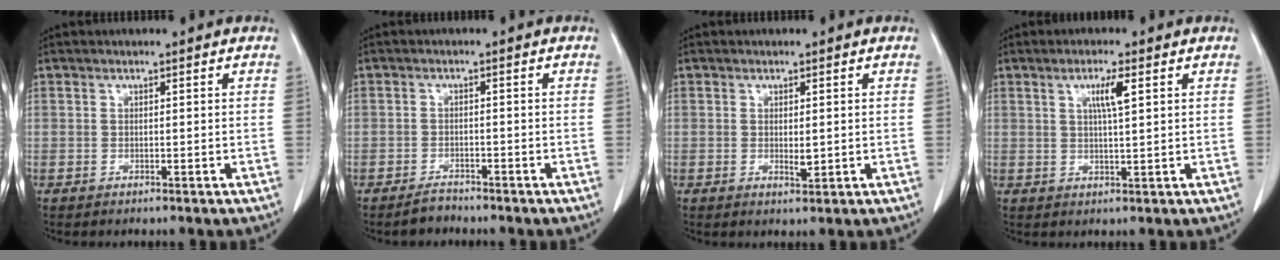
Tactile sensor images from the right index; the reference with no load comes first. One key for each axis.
{"total": 2.0, "fx": -1.9, "fy": 0.6, "fz": 0.2, "tx": -0.007, "ty": -0.001, "tz": -0.030}
{"total": 1.7, "fx": 0.0, "fy": 0.5, "fz": 1.6, "tx": -0.028, "ty": -0.005, "tz": 0.003}
{"total": 3.8, "fx": 1.5, "fy": -0.1, "fz": 3.5, "tx": -0.062, "ty": -0.001, "tz": 0.026}